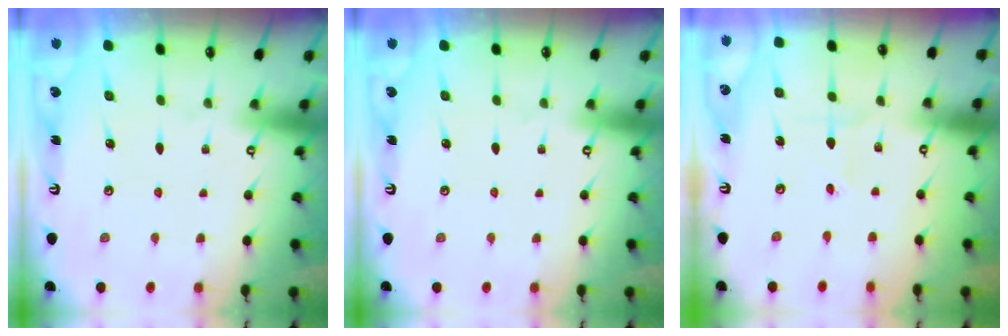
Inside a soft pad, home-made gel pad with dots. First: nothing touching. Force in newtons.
{"total": 0.0}
{"total": 1.8, "press": 1.8, "slide": 0.2}